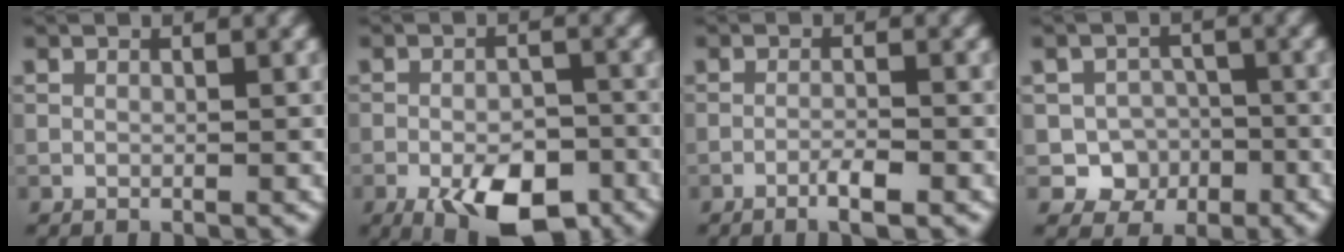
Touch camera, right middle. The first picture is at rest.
{"total": 8.3, "force": [-4.5, 3.7, 5.9], "torque": [-0.090, -0.010, -0.065]}
{"total": 2.1, "force": [-1.2, 0.2, 1.7], "torque": [-0.028, 0.004, -0.025]}
{"total": 4.4, "force": [-1.8, 3.9, 1.1], "torque": [0.001, 0.006, -0.032]}